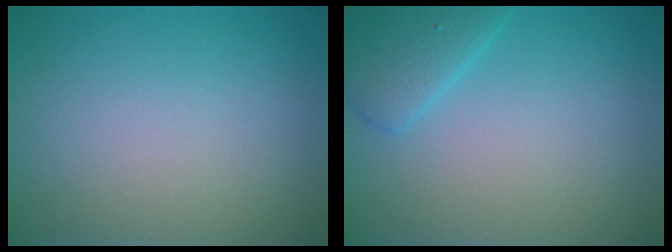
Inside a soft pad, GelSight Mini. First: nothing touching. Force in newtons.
{"total": 2.9, "press": 2.9, "slide": 0.1}